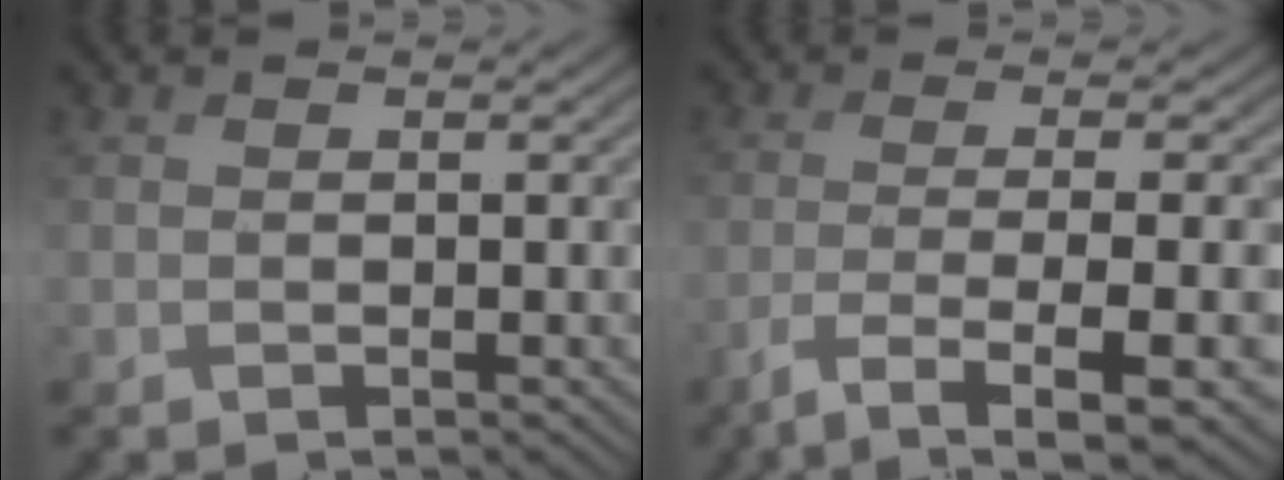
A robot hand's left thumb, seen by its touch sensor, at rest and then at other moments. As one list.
[{"total": 9.5, "force": [-4.5, 1.8, 8.2], "torque": [-0.110, -0.002, -0.076]}]